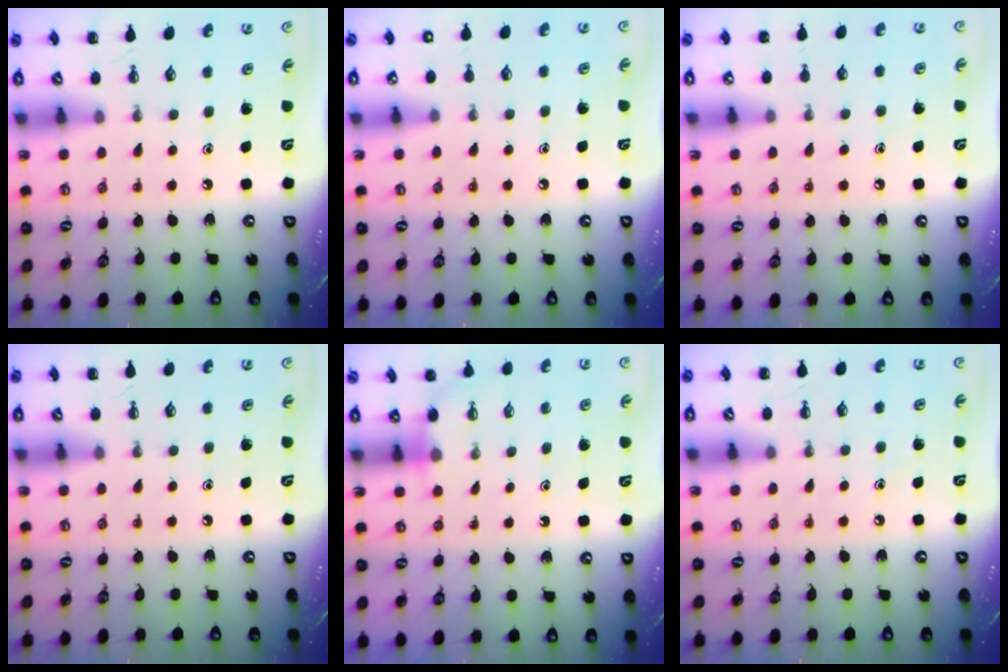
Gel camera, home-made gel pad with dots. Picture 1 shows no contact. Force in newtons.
{"total": 7.0, "press": 6.8, "slide": 1.8}
{"total": 4.8, "press": 4.6, "slide": 1.4}
{"total": 0.0}
{"total": 2.6, "press": 2.5, "slide": 0.9}
{"total": 5.7, "press": 5.4, "slide": 1.8}